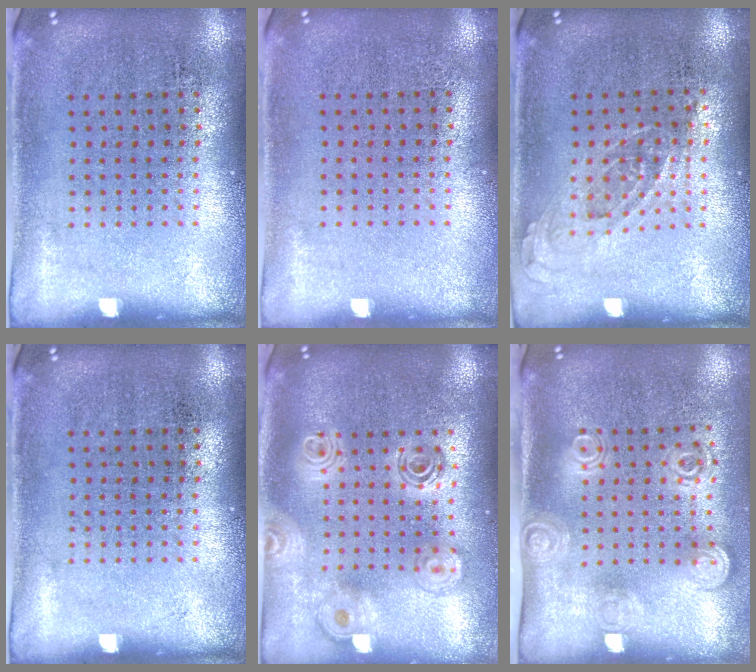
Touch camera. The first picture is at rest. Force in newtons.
{"total": 0.0}
{"total": 0.8, "press": 0.8, "slide": 0.3}
{"total": 0.0}
{"total": 2.0, "press": 1.7, "slide": 1.1}
{"total": 1.9, "press": 1.4, "slide": 1.3}